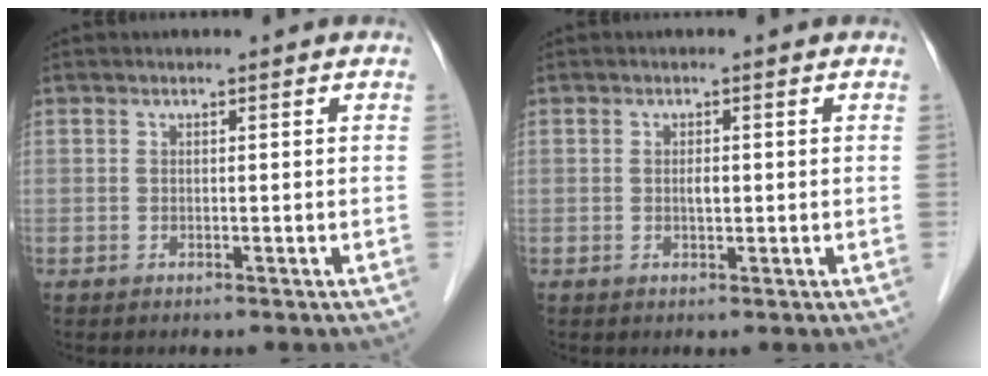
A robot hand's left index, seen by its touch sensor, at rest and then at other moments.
{"total": 1.2, "force": [0.0, 0.5, 1.1], "torque": [-0.020, 0.001, 0.000]}